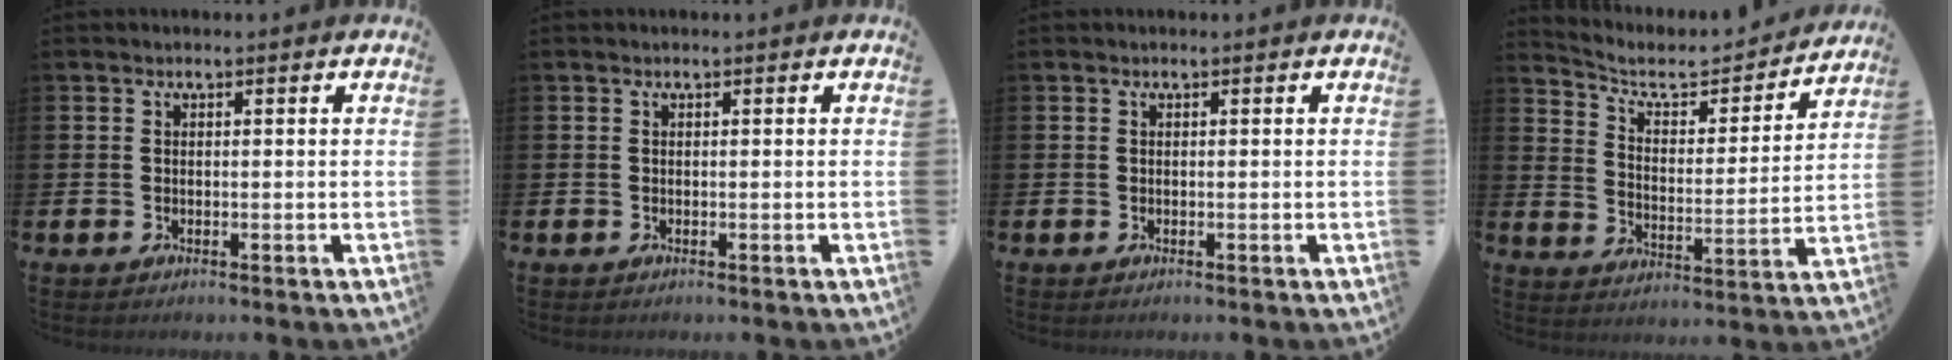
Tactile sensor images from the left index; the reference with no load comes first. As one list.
[{"total": 0.0}, {"total": 0.0}, {"total": 6.3, "force": [5.3, 2.3, 2.4], "torque": [-0.072, -0.040, 0.083]}]